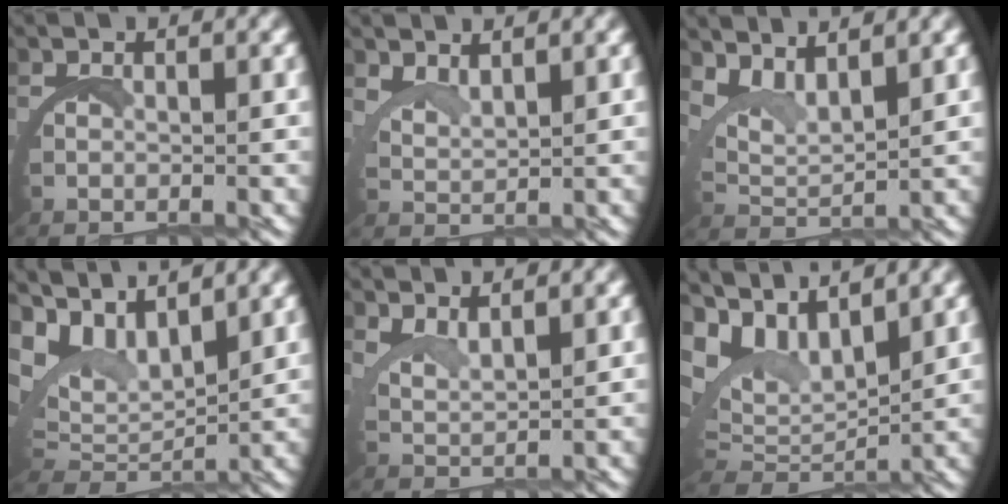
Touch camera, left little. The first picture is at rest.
{"total": 2.6, "force": [2.5, -0.5, 0.4], "torque": [-0.017, -0.005, 0.049]}
{"total": 4.3, "force": [3.4, 1.7, 1.9], "torque": [-0.056, -0.001, 0.054]}
{"total": 7.4, "force": [3.9, 4.4, 4.6], "torque": [-0.105, -0.001, 0.068]}
{"total": 2.7, "force": [2.5, -0.1, 0.9], "torque": [-0.030, -0.005, 0.047]}
{"total": 8.5, "force": [4.0, 5.2, 5.4], "torque": [-0.125, -0.002, 0.069]}